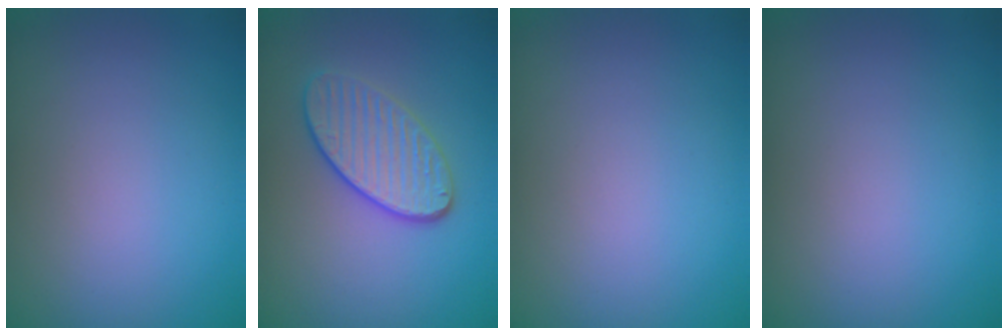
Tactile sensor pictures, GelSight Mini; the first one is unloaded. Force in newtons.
{"total": 3.7, "press": 3.2, "slide": 1.7}
{"total": 0.0}
{"total": 0.0}